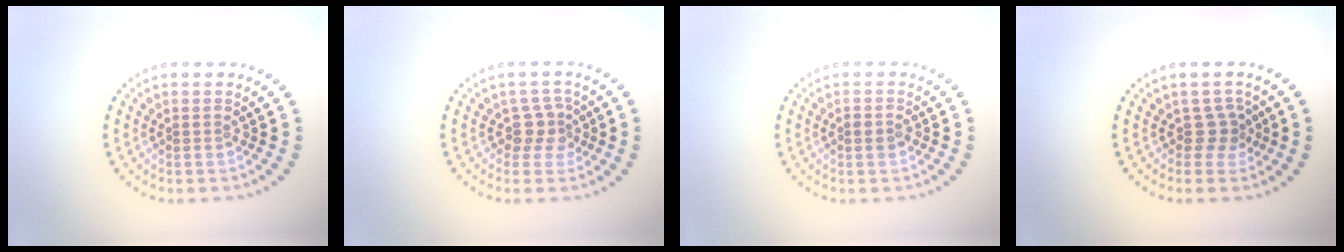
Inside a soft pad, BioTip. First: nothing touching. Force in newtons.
{"total": 2.2, "press": 1.6, "slide": 1.5}
{"total": 1.1, "press": 1.1, "slide": 0.1}
{"total": 1.9, "press": 1.3, "slide": 1.4}